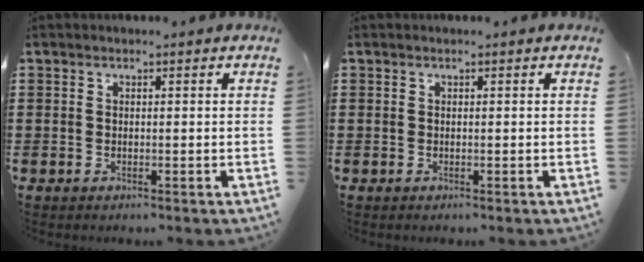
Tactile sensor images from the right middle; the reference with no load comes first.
{"total": 0.0}